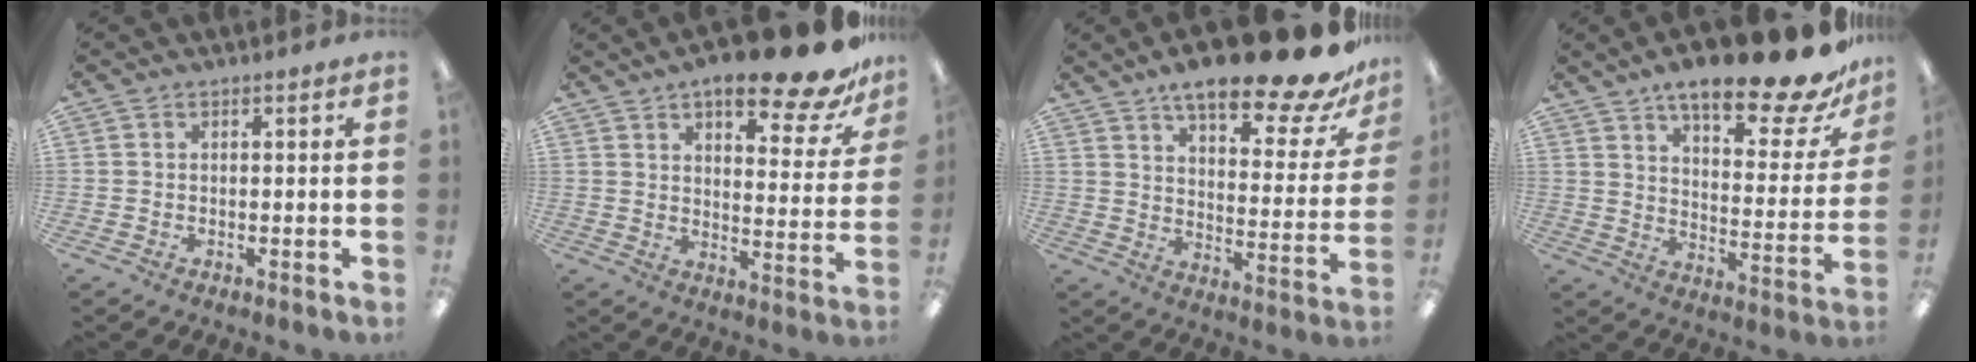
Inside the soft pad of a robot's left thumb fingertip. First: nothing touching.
{"total": 16.1, "force": [11.9, 4.7, 9.8], "torque": [-0.133, -0.076, 0.192]}
{"total": 19.7, "force": [15.0, 5.3, 11.5], "torque": [-0.175, -0.101, 0.246]}
{"total": 19.8, "force": [15.2, 5.3, 11.6], "torque": [-0.176, -0.101, 0.249]}